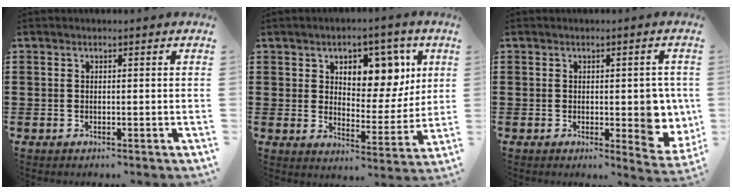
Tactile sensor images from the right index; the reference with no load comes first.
{"total": 7.7, "force": [4.4, 4.7, 4.2], "torque": [-0.076, -0.013, 0.071]}
{"total": 4.7, "force": [0.2, 2.2, 4.1], "torque": [-0.043, -0.003, -0.003]}